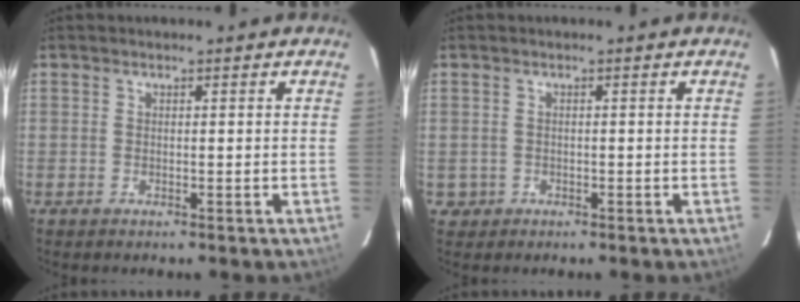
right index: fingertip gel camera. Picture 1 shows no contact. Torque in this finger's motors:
{"motor_torque": [-0.43, 0.07, -1.05, -0.21]}